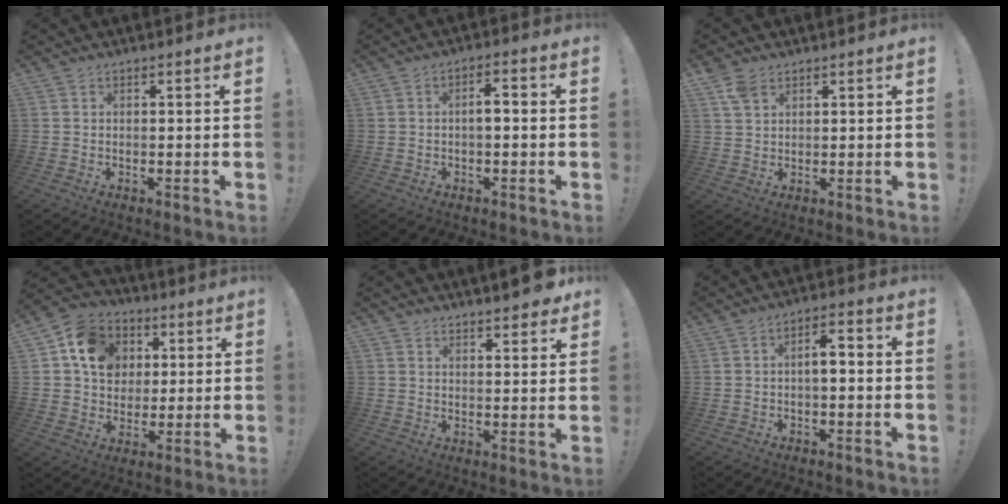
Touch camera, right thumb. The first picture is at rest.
{"total": 3.6, "force": [-0.8, 1.3, 3.2], "torque": [-0.053, 0.009, -0.018]}
{"total": 4.9, "force": [2.9, 2.9, 2.7], "torque": [-0.049, -0.008, 0.057]}
{"total": 14.1, "force": [4.2, 11.8, 6.5], "torque": [-0.098, 0.000, 0.088]}
{"total": 5.1, "force": [4.4, 0.9, 2.5], "torque": [-0.026, -0.031, 0.075]}
{"total": 4.9, "force": [-0.8, 2.0, 4.4], "torque": [-0.065, 0.007, -0.019]}